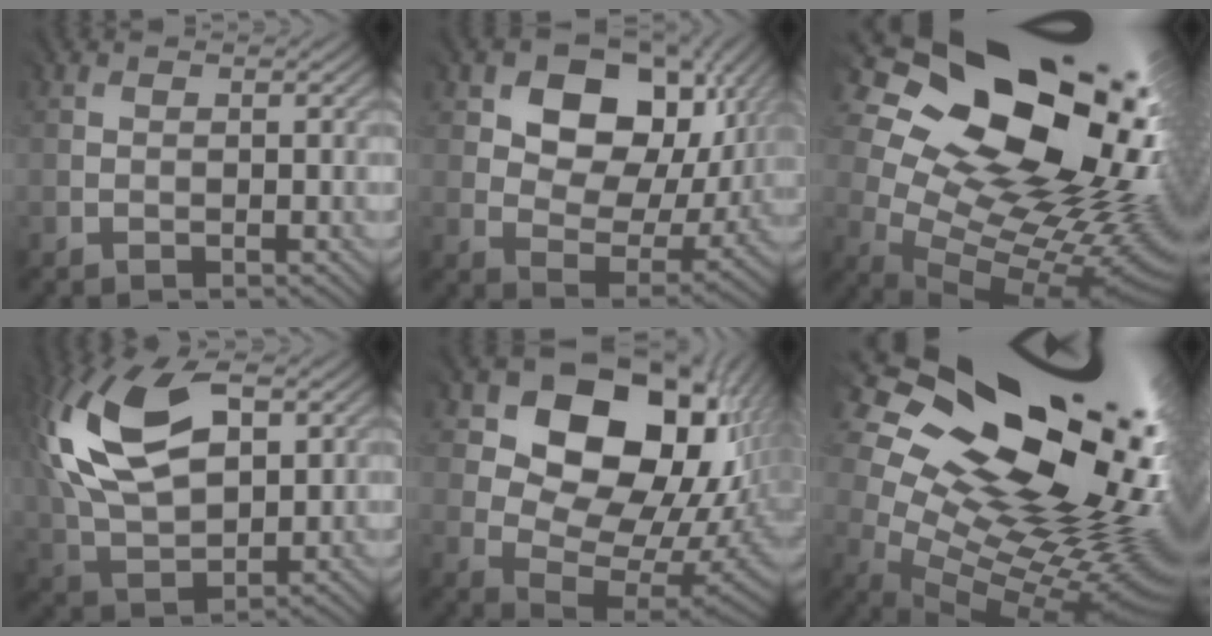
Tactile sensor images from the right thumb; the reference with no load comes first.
{"total": 13.8, "force": [5.4, 9.2, 8.8], "torque": [-0.141, -0.003, 0.100]}
{"total": 20.9, "force": [7.8, 13.5, 13.9], "torque": [-0.249, 0.024, 0.157]}
{"total": 15.6, "force": [5.0, 9.1, 11.6], "torque": [-0.276, 0.019, 0.098]}
{"total": 17.2, "force": [6.2, 11.5, 11.2], "torque": [-0.184, -0.001, 0.125]}
{"total": 20.5, "force": [6.1, 11.9, 15.6], "torque": [-0.267, 0.005, 0.119]}